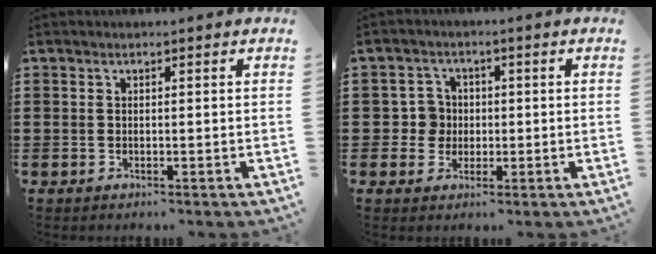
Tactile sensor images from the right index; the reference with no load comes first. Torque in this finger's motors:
{"motor_torque": [0.25, 0.25, 0.02, -0.01]}